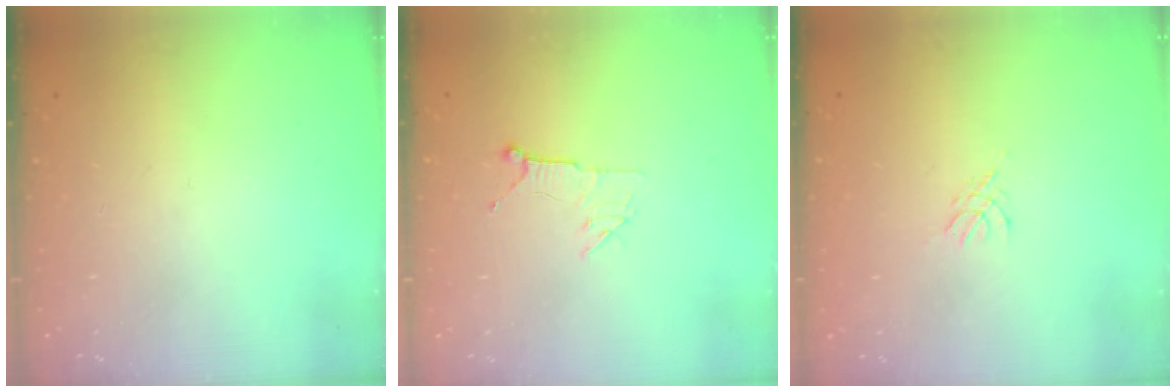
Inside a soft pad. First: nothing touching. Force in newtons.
{"total": 5.5, "press": 5.4, "slide": 0.8}
{"total": 2.8, "press": 2.7, "slide": 0.6}